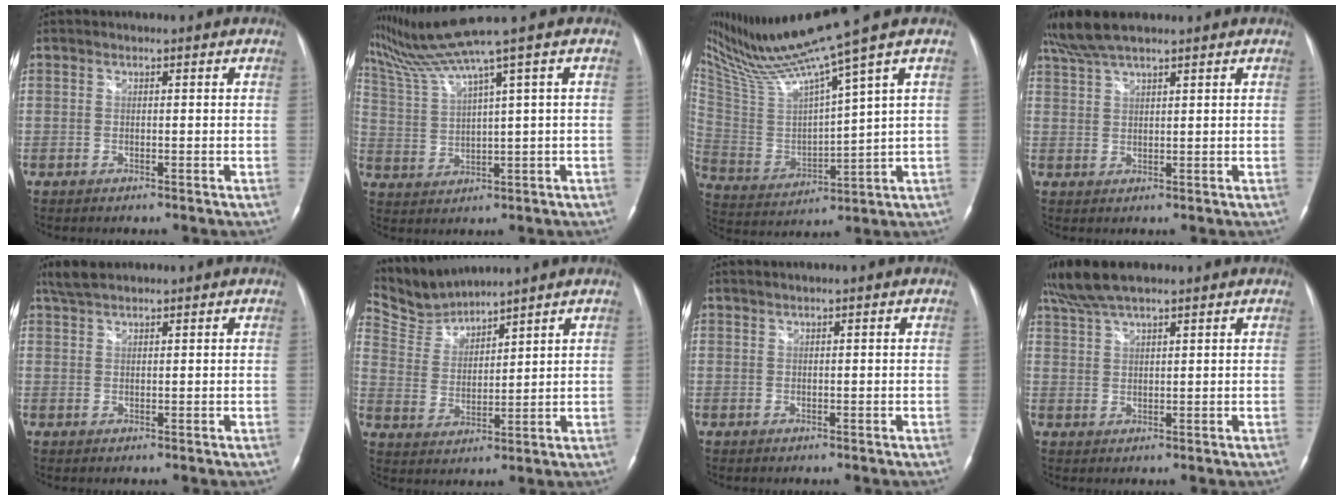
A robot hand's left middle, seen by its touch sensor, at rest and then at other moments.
{"total": 7.6, "force": [5.9, -2.8, 4.0], "torque": [-0.091, 0.006, 0.123]}
{"total": 16.1, "force": [12.7, -2.2, 9.7], "torque": [-0.181, -0.007, 0.242]}
{"total": 6.8, "force": [5.7, 0.9, 3.7], "torque": [-0.082, 0.029, 0.111]}
{"total": 3.3, "force": [2.9, 0.8, 1.5], "torque": [-0.037, 0.015, 0.059]}
{"total": 6.8, "force": [6.8, -0.2, -0.4], "torque": [-0.012, 0.008, 0.154]}
{"total": 0.8, "force": [0.6, -0.2, 0.4], "torque": [-0.010, 0.008, 0.017]}
{"total": 7.8, "force": [6.5, 1.3, 4.2], "torque": [-0.089, 0.031, 0.125]}